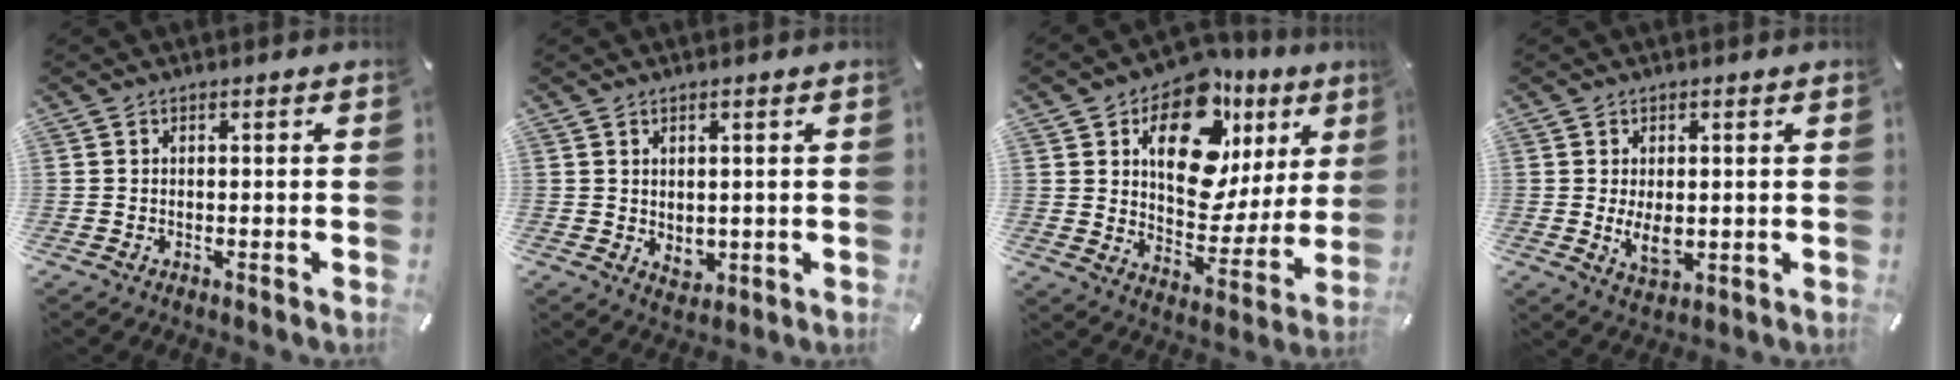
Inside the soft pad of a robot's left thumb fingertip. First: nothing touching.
{"total": 2.7, "force": [1.2, 2.3, 0.7], "torque": [0.001, -0.006, 0.021]}
{"total": 18.4, "force": [9.3, 11.3, 11.2], "torque": [-0.154, -0.059, 0.161]}
{"total": 5.3, "force": [-0.1, 3.2, 4.2], "torque": [-0.090, -0.005, -0.004]}